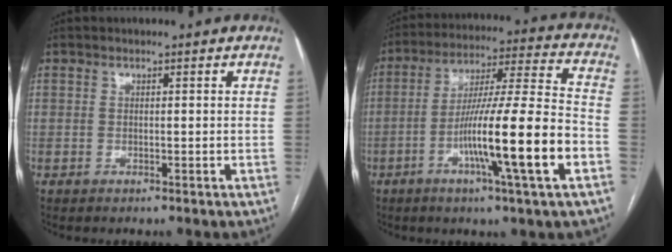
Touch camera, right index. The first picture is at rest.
{"total": 17.4, "force": [-5.8, -0.6, 16.4], "torque": [-0.282, -0.005, -0.100]}